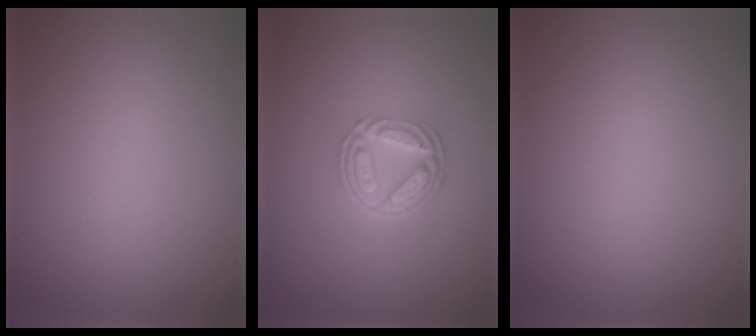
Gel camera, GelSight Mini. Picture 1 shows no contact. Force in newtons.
{"total": 5.1, "press": 3.6, "slide": 3.6}
{"total": 0.0}